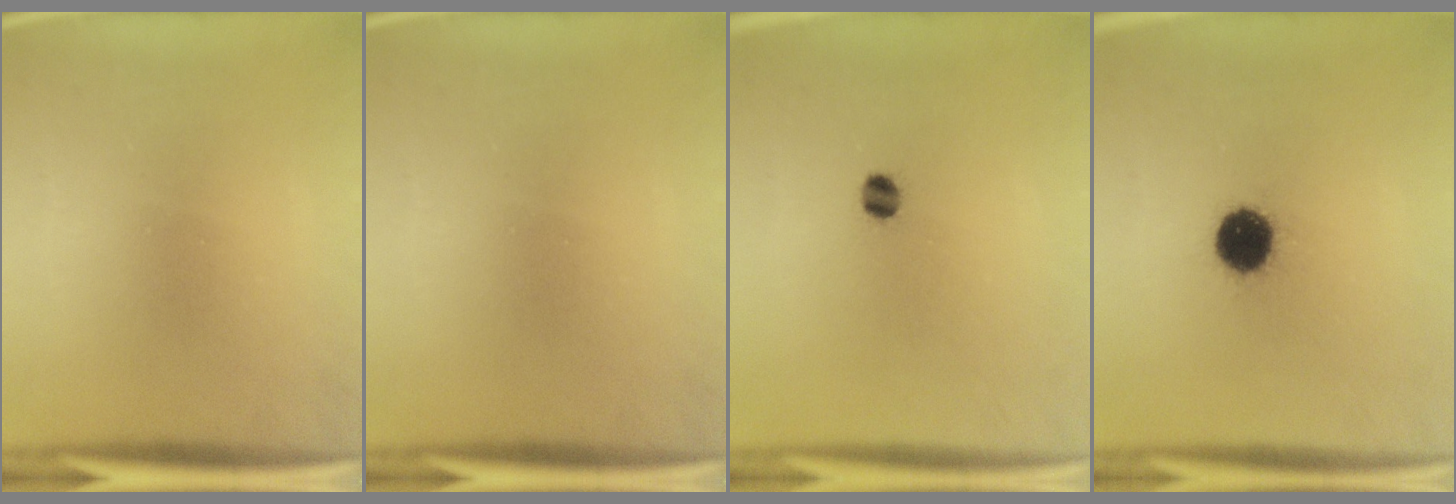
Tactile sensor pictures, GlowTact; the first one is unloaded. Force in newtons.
{"total": 0.0}
{"total": 2.8}
{"total": 10.4}